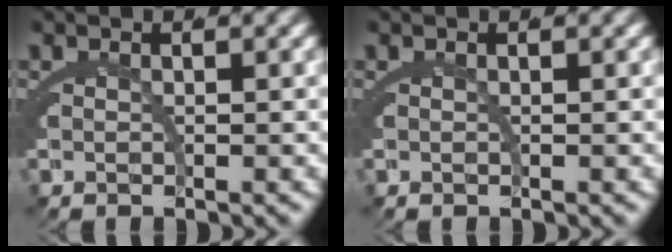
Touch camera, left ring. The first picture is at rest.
{"total": 0.0}